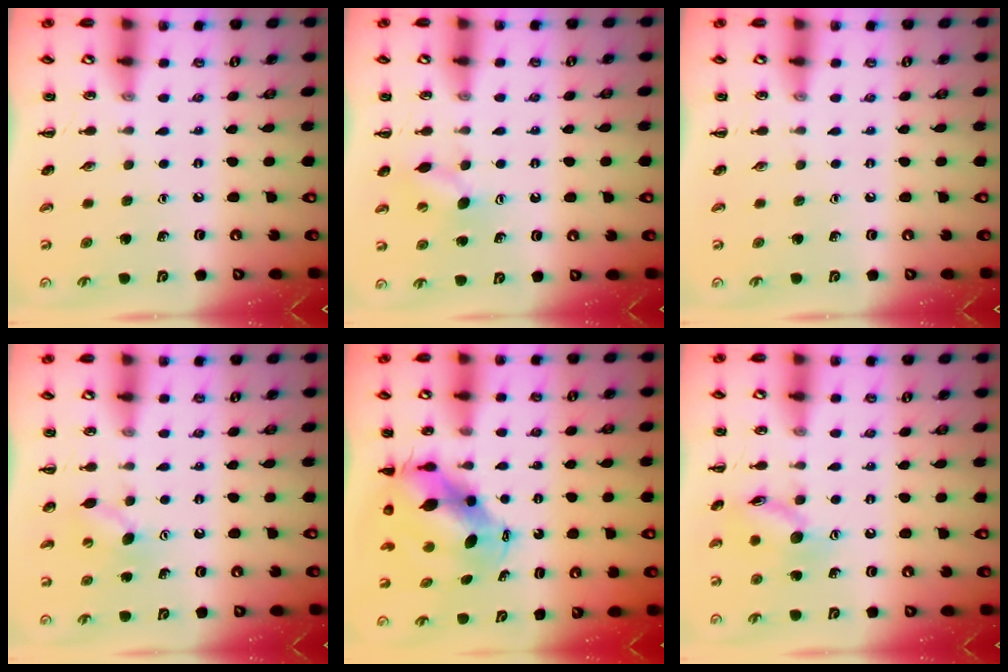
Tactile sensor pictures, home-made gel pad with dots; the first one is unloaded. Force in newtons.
{"total": 7.0, "press": 6.9, "slide": 1.3}
{"total": 0.0}
{"total": 5.2, "press": 5.1, "slide": 1.1}
{"total": 7.2, "press": 7.0, "slide": 1.6}
{"total": 10.5, "press": 10.5, "slide": 0.5}